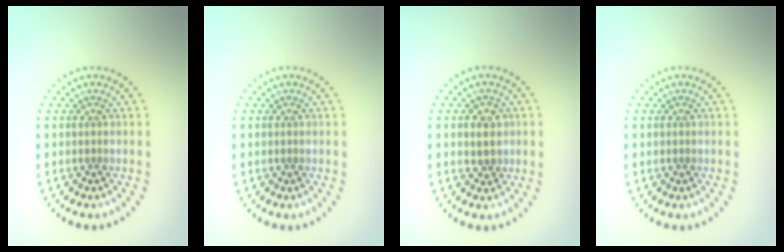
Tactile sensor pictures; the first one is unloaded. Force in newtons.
{"total": 0.0}
{"total": 2.0, "press": 1.9, "slide": 0.6}
{"total": 0.0}